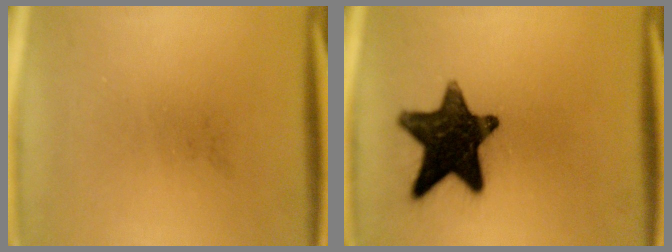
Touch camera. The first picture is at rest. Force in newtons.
{"total": 15.4}